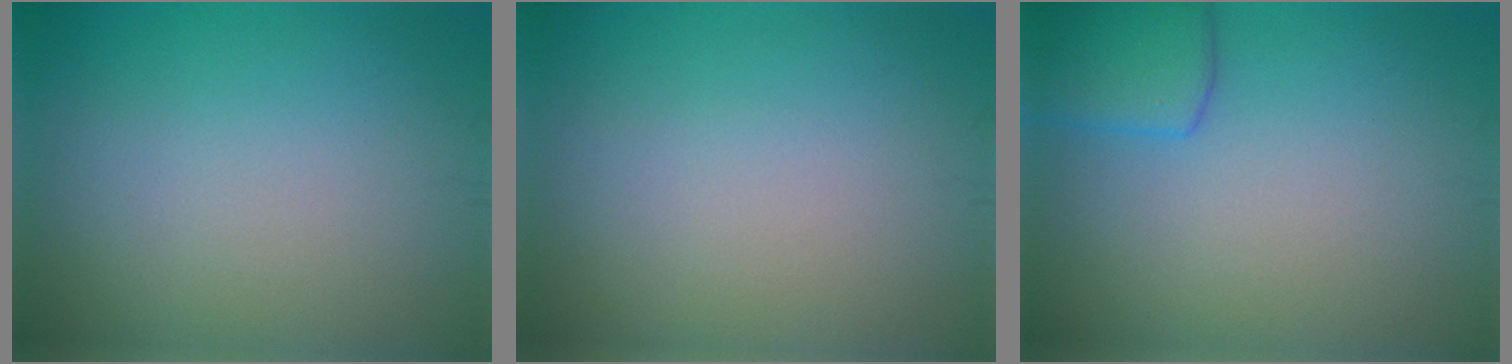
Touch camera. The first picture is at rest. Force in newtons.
{"total": 0.0}
{"total": 3.6, "press": 3.6, "slide": 0.1}